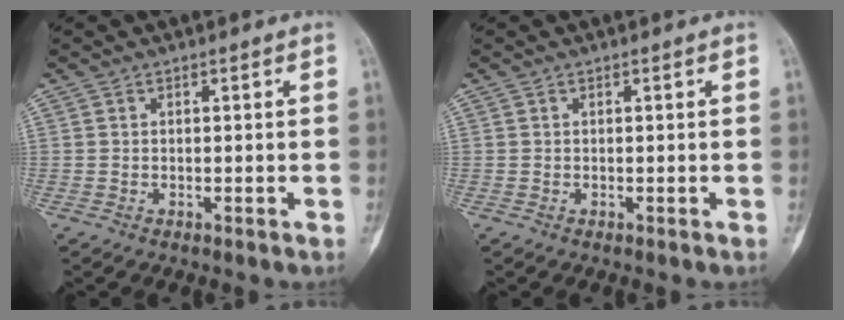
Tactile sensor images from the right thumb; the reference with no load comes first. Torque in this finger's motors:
{"motor_torque": [0.00, 0.00, 0.08, -0.07, 0.02]}